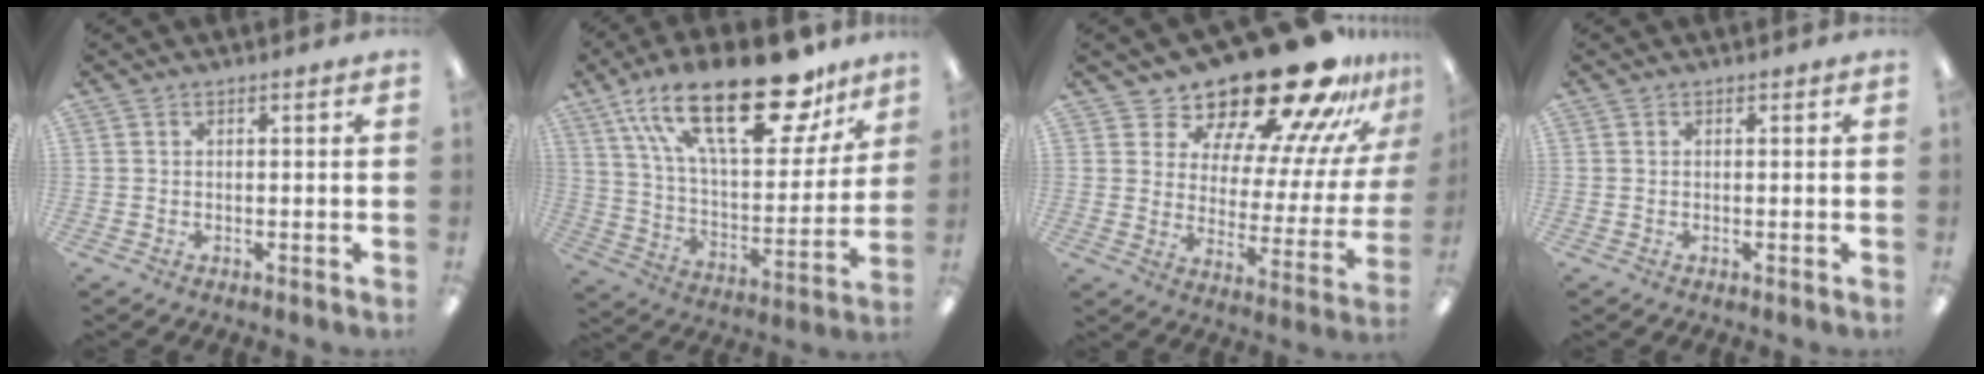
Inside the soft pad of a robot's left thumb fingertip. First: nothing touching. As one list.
[{"total": 30.4, "force": [18.1, 12.8, 20.8], "torque": [-0.342, -0.098, 0.304]}, {"total": 23.2, "force": [20.3, 6.7, 9.1], "torque": [-0.130, -0.162, 0.346]}, {"total": 0.0}]